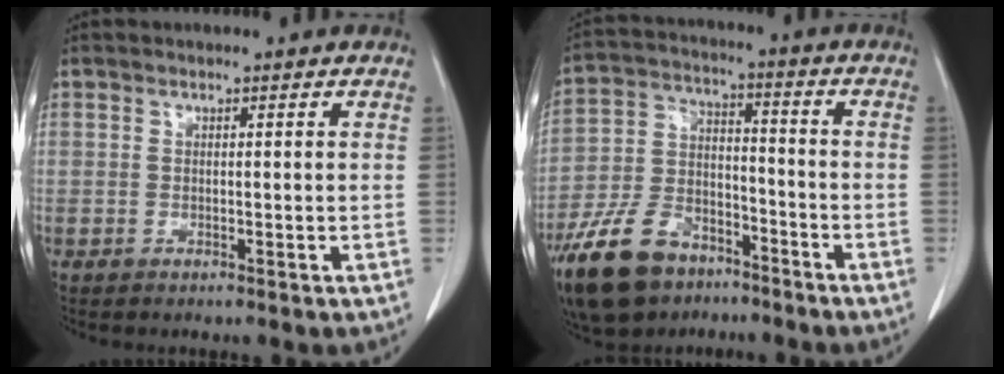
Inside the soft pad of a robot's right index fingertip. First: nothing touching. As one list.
[{"total": 14.7, "force": [-10.1, 7.7, 7.3], "torque": [-0.159, 0.005, -0.181]}]